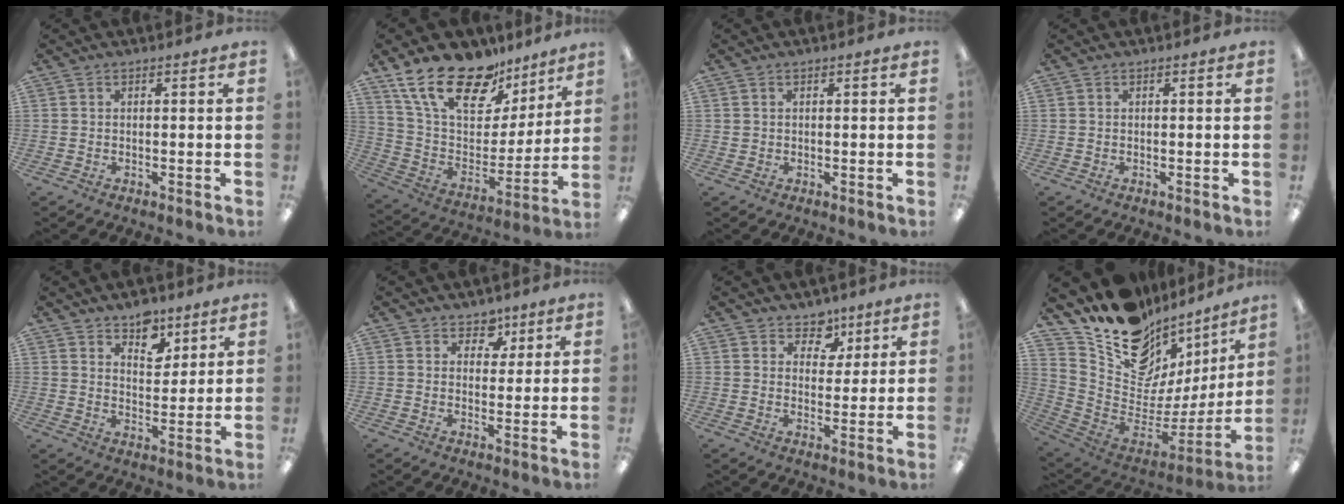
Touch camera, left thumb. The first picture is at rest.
{"total": 22.1, "force": [15.4, 10.5, 11.8], "torque": [-0.216, -0.095, 0.280]}
{"total": 0.7, "force": [0.3, 0.7, 0.0], "torque": [0.000, 0.004, 0.005]}
{"total": 0.0}
{"total": 7.6, "force": [5.9, 4.2, 2.2], "torque": [-0.018, -0.035, 0.103]}
{"total": 5.3, "force": [3.1, 4.0, 1.6], "torque": [-0.005, -0.014, 0.051]}
{"total": 6.5, "force": [4.1, 4.8, 1.4], "torque": [-0.010, -0.024, 0.072]}
{"total": 17.1, "force": [11.0, 10.9, 7.3], "torque": [-0.101, -0.100, 0.210]}